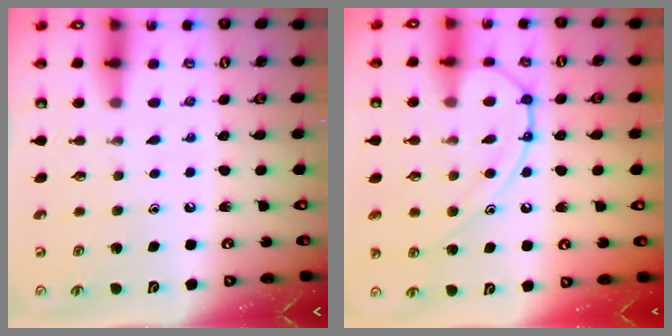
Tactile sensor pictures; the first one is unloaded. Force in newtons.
{"total": 14.4, "press": 14.3, "slide": 1.3}